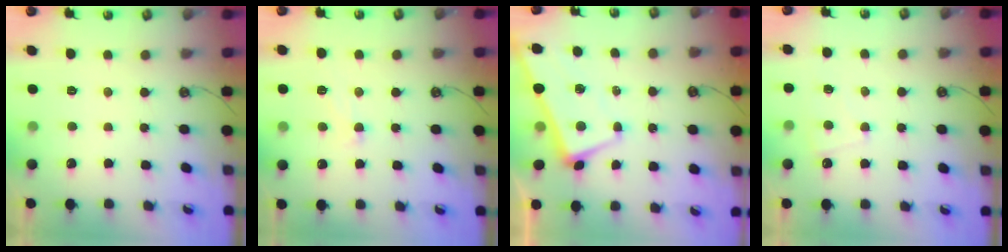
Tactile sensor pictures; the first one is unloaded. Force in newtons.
{"total": 5.1, "press": 5.1, "slide": 0.6}
{"total": 1.6, "press": 1.4, "slide": 0.7}
{"total": 1.7, "press": 1.6, "slide": 0.4}